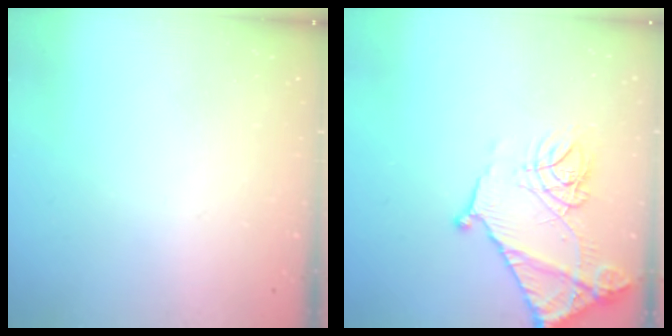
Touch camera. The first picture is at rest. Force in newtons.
{"total": 17.4, "press": 17.4, "slide": 1.3}